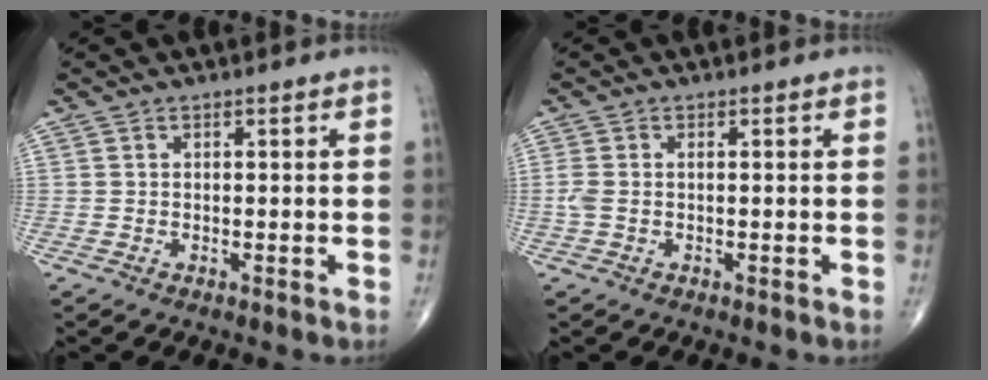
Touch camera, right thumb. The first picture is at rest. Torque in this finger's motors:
{"motor_torque": [0.04, -0.06, 0.36, 0.06, 0.08]}